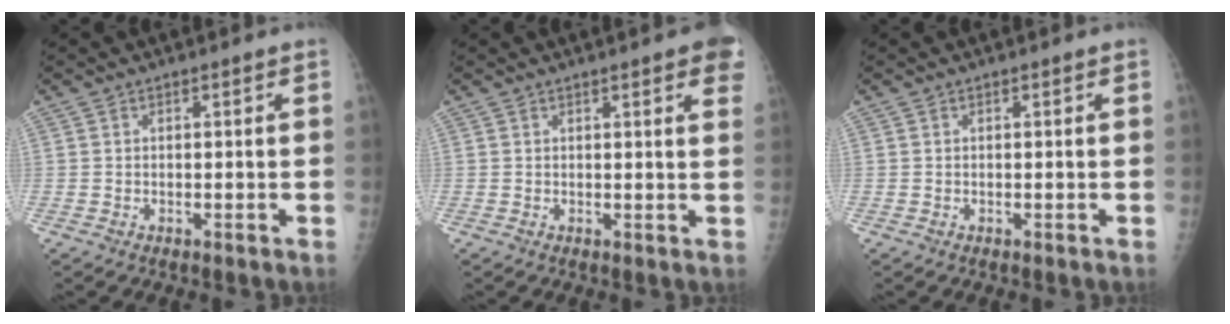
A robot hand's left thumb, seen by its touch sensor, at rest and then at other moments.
{"total": 6.1, "force": [3.4, 1.4, 4.9], "torque": [-0.040, -0.002, 0.033]}
{"total": 0.0}